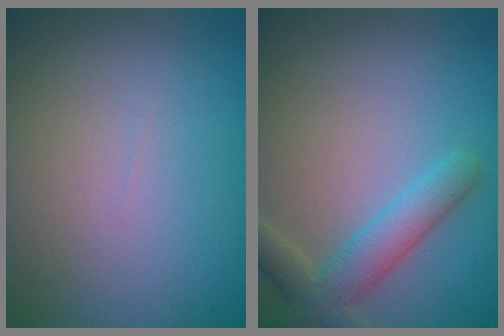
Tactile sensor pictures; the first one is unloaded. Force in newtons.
{"total": 3.9, "press": 3.9, "slide": 0.3}